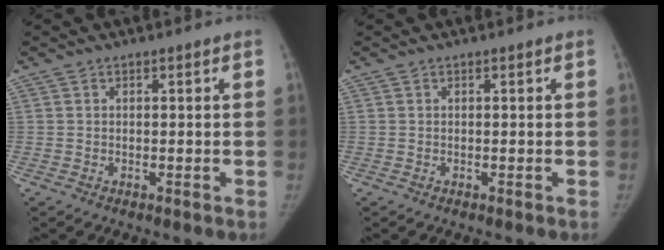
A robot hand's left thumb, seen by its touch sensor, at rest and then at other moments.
{"total": 0.0}